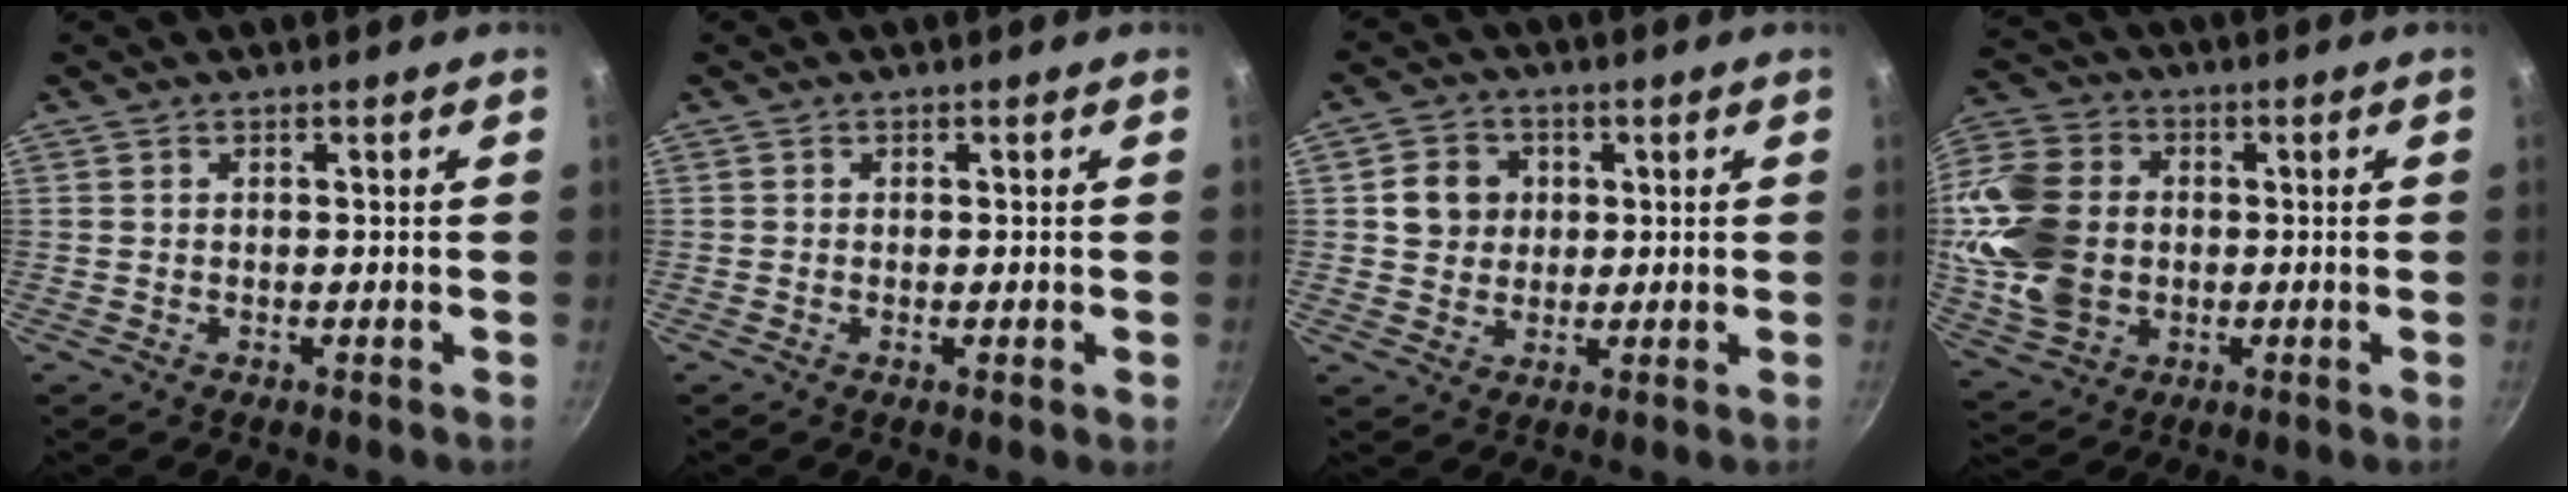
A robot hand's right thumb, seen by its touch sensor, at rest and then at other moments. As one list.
[{"total": 1.4, "force": [-0.2, 0.3, 1.3], "torque": [-0.026, -0.005, -0.004]}, {"total": 7.0, "force": [1.2, 6.3, 2.9], "torque": [-0.021, -0.001, 0.018]}, {"total": 19.8, "force": [-0.2, 15.0, 12.9], "torque": [-0.288, 0.010, 0.001]}]